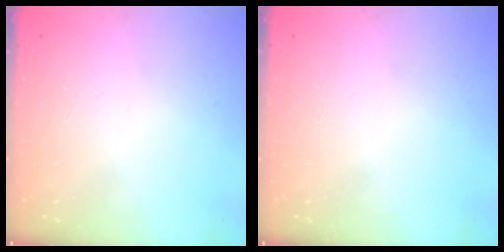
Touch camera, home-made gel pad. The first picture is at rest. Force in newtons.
{"total": 0.0}